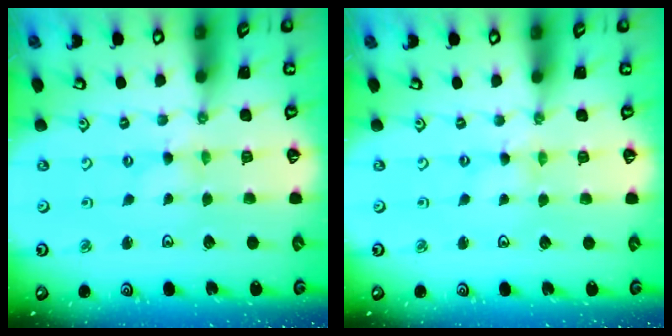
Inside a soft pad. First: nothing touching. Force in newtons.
{"total": 0.0}